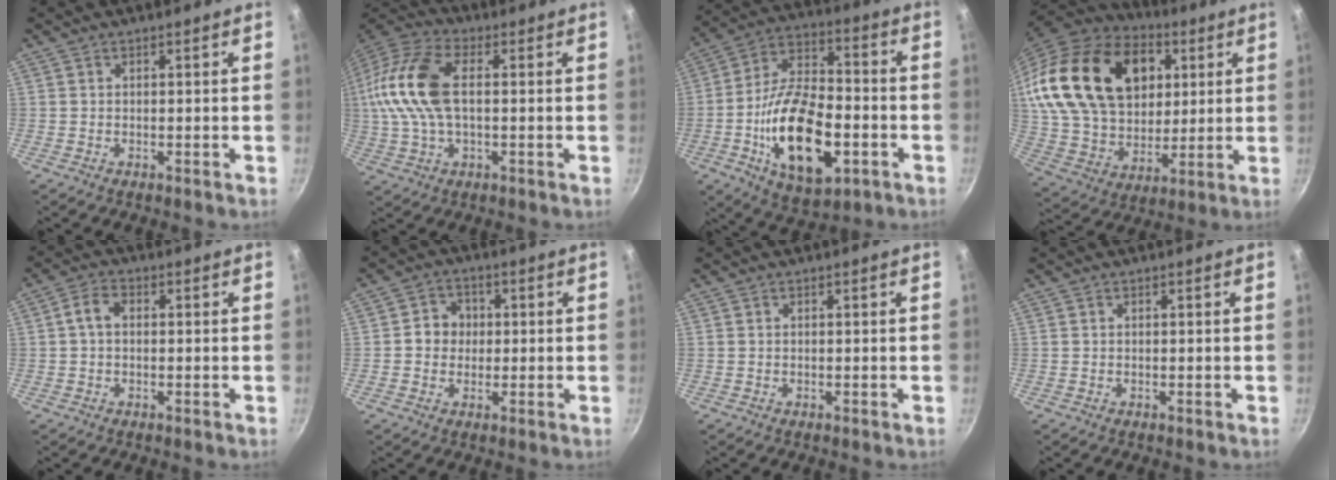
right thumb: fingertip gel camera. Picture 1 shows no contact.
{"total": 16.5, "force": [1.6, 9.2, 13.6], "torque": [-0.275, 0.026, 0.017]}
{"total": 21.8, "force": [-5.9, 11.3, 17.7], "torque": [-0.297, 0.027, -0.101]}
{"total": 30.6, "force": [10.5, 20.7, 20.0], "torque": [-0.352, -0.009, 0.192]}
{"total": 3.7, "force": [0.2, 2.5, 2.6], "torque": [-0.052, 0.012, -0.002]}
{"total": 5.2, "force": [0.1, 4.7, 2.0], "torque": [0.000, 0.009, -0.008]}
{"total": 0.0}
{"total": 0.0}